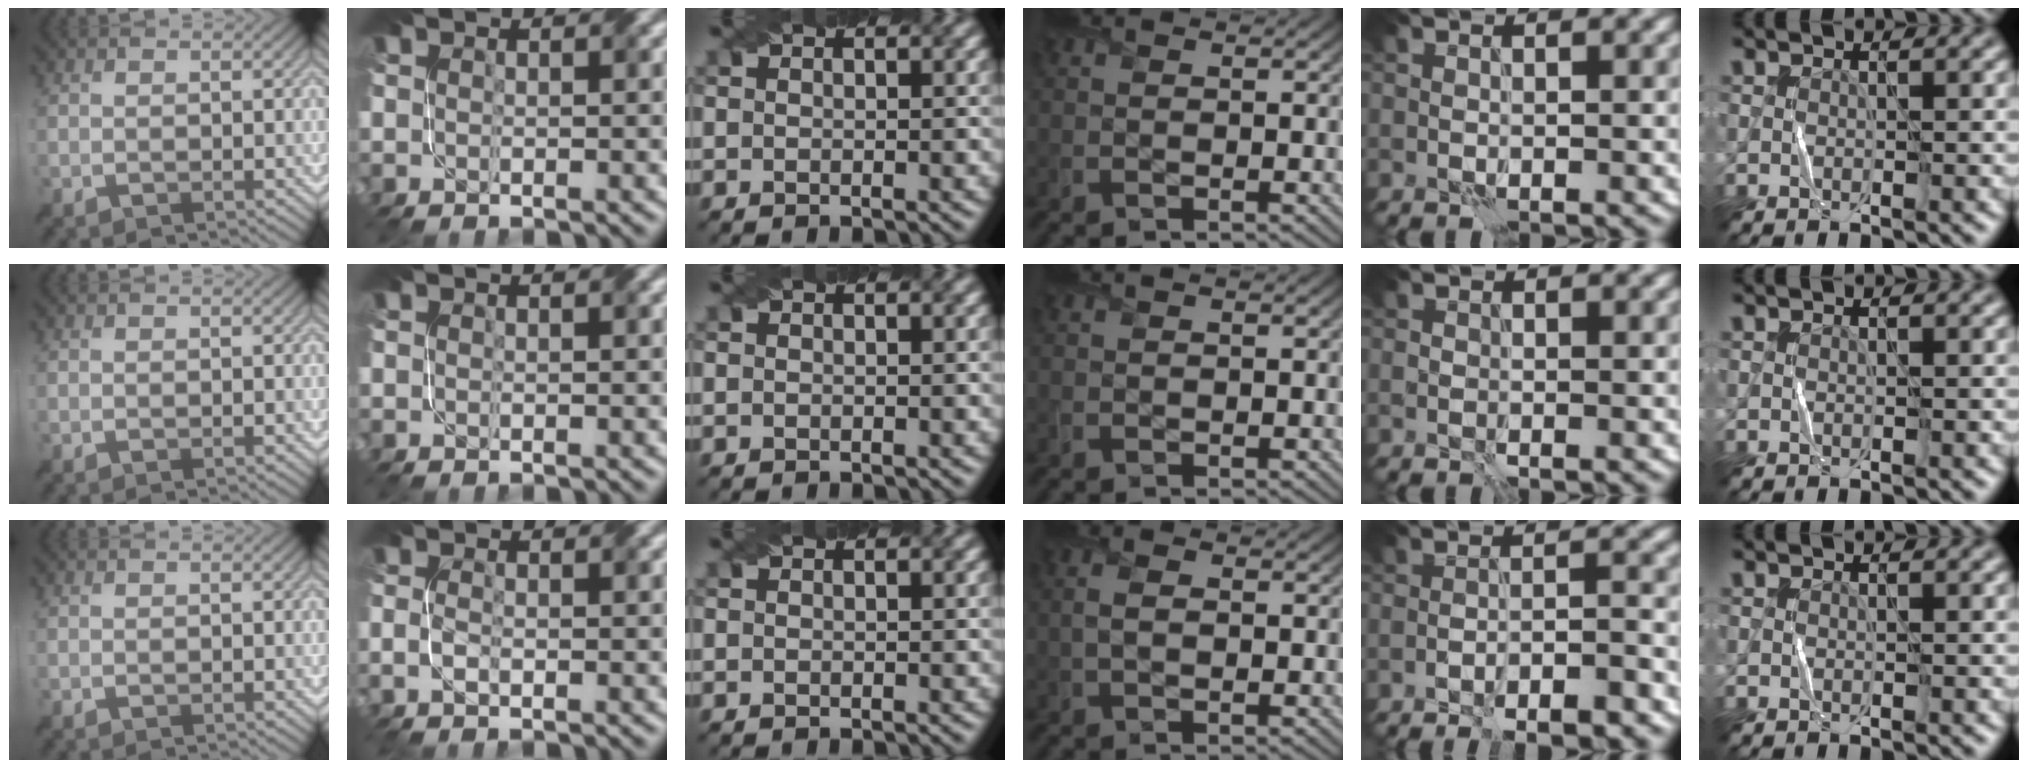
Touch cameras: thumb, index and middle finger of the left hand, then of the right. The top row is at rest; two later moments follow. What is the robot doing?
{"motion": "fold", "object": "bubble wrap"}